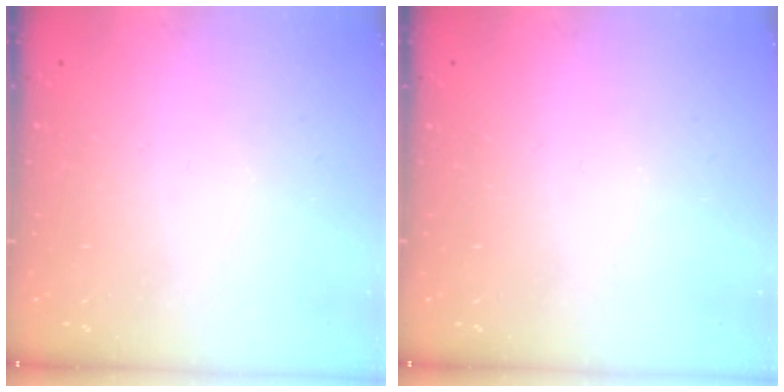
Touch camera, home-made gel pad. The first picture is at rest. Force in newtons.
{"total": 0.0}